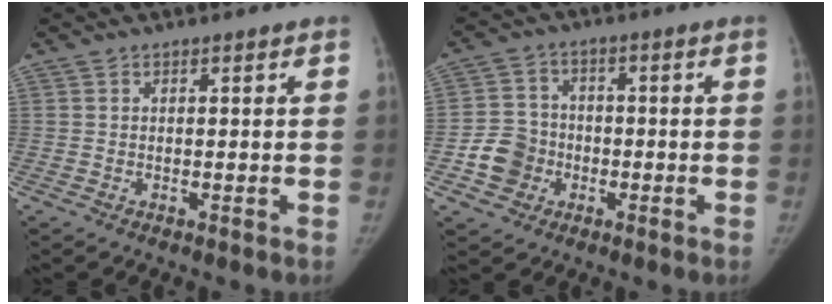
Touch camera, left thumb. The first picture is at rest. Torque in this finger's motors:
{"motor_torque": [-0.14, 0.17, 0.03, 0.19, 0.02]}